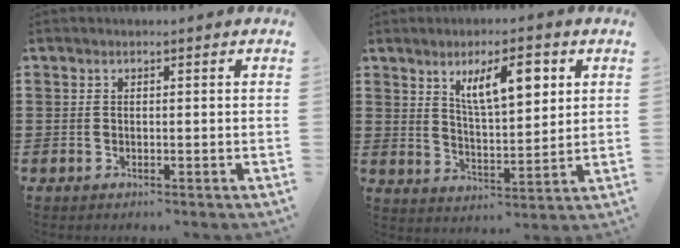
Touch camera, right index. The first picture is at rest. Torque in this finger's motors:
{"motor_torque": [0.50, -0.06, 0.43, 0.13]}